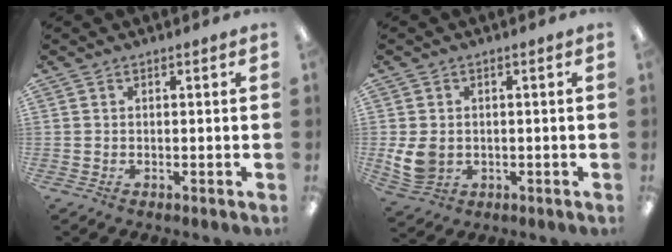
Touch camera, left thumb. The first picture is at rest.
{"total": 6.7, "force": [-0.1, 5.4, 3.9], "torque": [-0.089, 0.004, 0.000]}